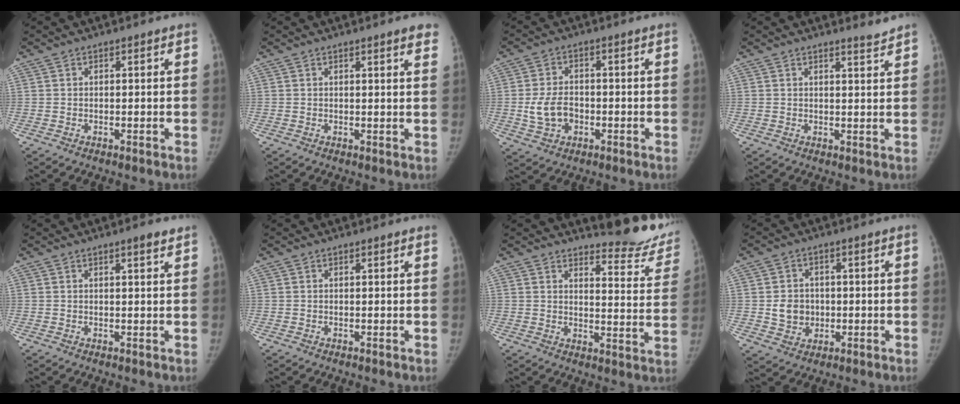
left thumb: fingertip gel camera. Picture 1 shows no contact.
{"total": 4.0, "force": [3.0, 0.4, 2.7], "torque": [-0.021, -0.006, 0.028]}
{"total": 6.5, "force": [-1.2, 4.7, 4.3], "torque": [-0.076, 0.012, -0.020]}
{"total": 2.1, "force": [2.0, -0.2, 0.5], "torque": [-0.003, -0.023, 0.030]}
{"total": 2.5, "force": [1.8, 0.2, 1.7], "torque": [-0.025, -0.010, 0.025]}
{"total": 1.2, "force": [1.1, 0.0, 0.5], "torque": [-0.009, 0.000, 0.013]}
{"total": 14.0, "force": [13.4, 2.8, 3.0], "torque": [-0.002, -0.148, 0.145]}
{"total": 5.7, "force": [-0.1, 5.1, 2.6], "torque": [-0.021, 0.002, 0.003]}